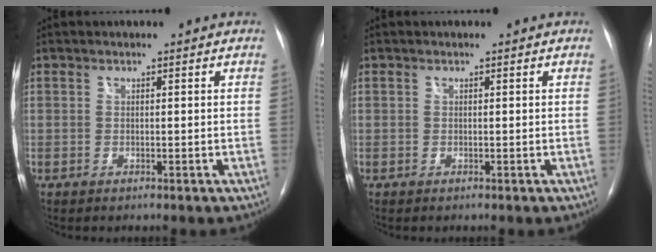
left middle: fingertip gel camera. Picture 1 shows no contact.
{"total": 0.0}